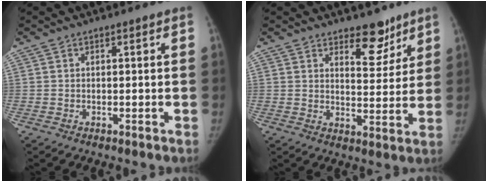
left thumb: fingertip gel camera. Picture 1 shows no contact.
{"total": 7.5, "force": [5.4, 3.6, 3.7], "torque": [-0.017, -0.039, 0.081]}